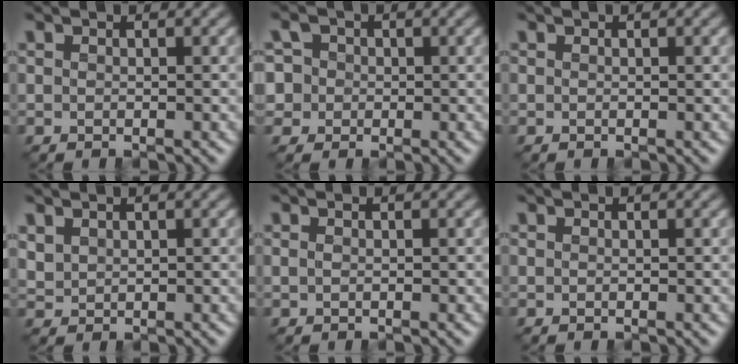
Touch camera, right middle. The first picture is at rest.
{"total": 3.2, "force": [0.4, 3.1, 0.8], "torque": [-0.005, 0.011, 0.000]}
{"total": 0.0}
{"total": 1.4, "force": [1.0, 0.9, 0.5], "torque": [-0.015, 0.002, 0.026]}
{"total": 0.0}
{"total": 0.0}